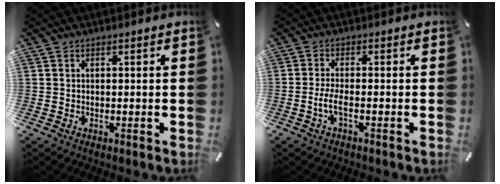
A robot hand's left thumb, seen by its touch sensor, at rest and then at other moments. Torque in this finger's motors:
{"motor_torque": [0.36, 1.11, 0.13, 0.10, 0.09]}